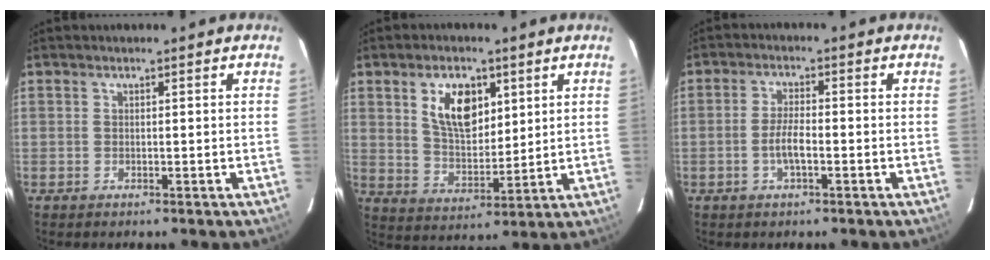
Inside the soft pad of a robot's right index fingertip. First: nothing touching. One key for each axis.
{"total": 10.3, "fx": 4.2, "fy": 5.7, "fz": 7.4, "tx": -0.129, "ty": 0.007, "tz": 0.086}
{"total": 4.0, "fx": -1.4, "fy": 1.0, "fz": 3.6, "tx": -0.076, "ty": 0.001, "tz": -0.027}